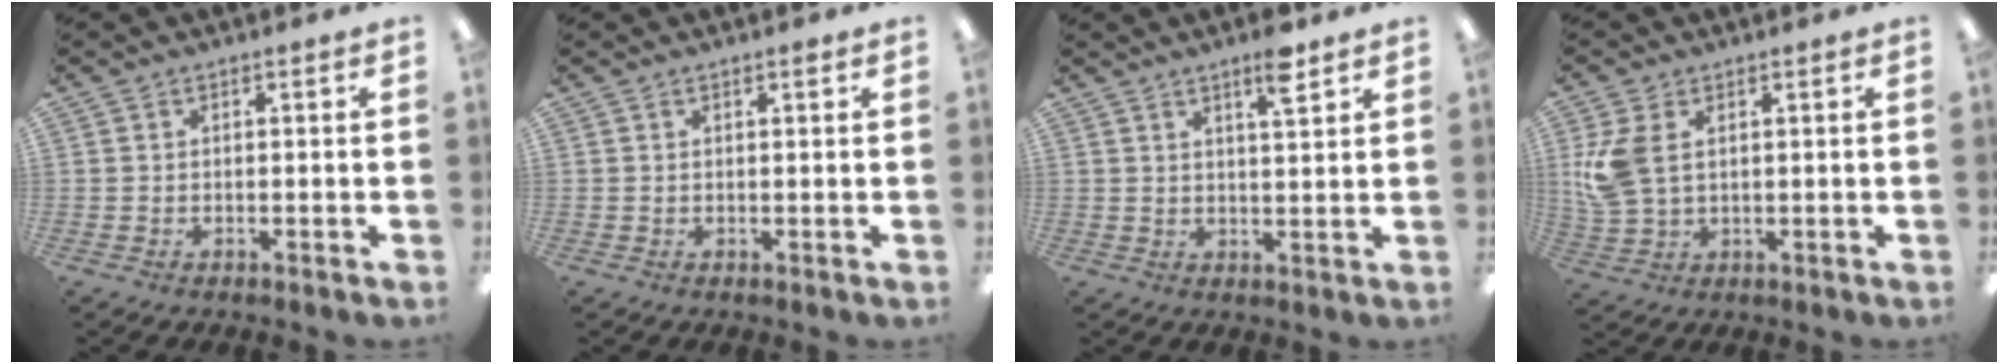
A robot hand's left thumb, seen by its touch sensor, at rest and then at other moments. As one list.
[{"total": 1.0, "force": [0.8, 0.2, 0.6], "torque": [-0.005, -0.004, 0.012]}, {"total": 6.5, "force": [4.3, 1.4, 4.6], "torque": [-0.069, -0.016, 0.067]}, {"total": 7.7, "force": [2.1, 4.9, 5.6], "torque": [-0.134, -0.001, 0.038]}]